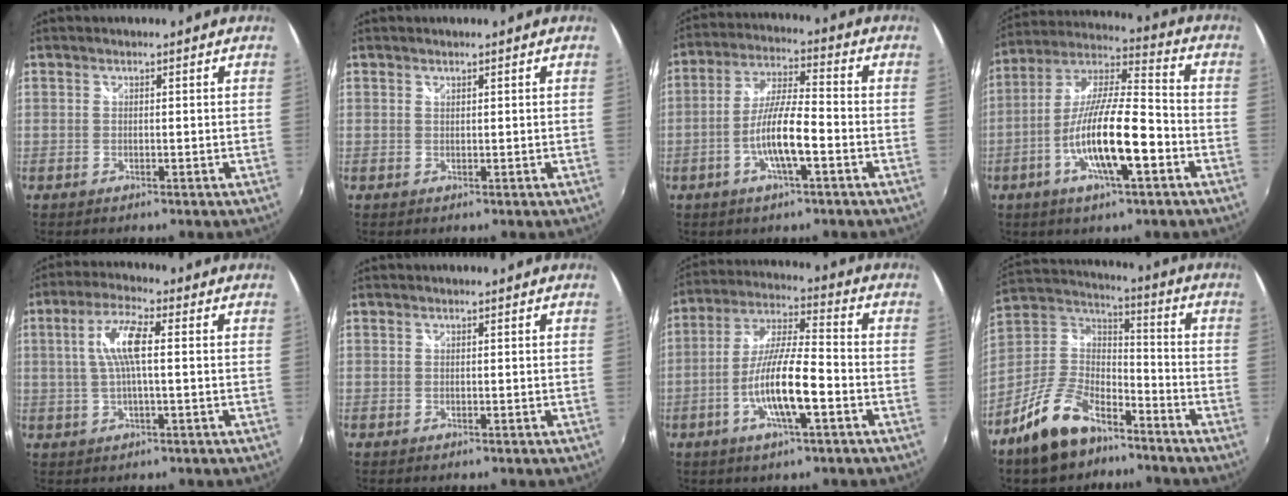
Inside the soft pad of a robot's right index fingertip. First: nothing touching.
{"total": 0.0}
{"total": 9.6, "force": [-3.6, 1.5, 8.8], "torque": [-0.175, 0.001, -0.066]}
{"total": 16.1, "force": [-5.7, 3.3, 14.7], "torque": [-0.283, -0.007, -0.109]}
{"total": 7.6, "force": [0.8, 1.5, 7.4], "torque": [-0.145, 0.008, 0.017]}
{"total": 0.0}
{"total": 12.6, "force": [-4.5, 2.2, 11.5], "torque": [-0.230, -0.003, -0.085]}
{"total": 15.6, "force": [-10.3, 7.7, 8.9], "torque": [-0.197, 0.010, -0.185]}